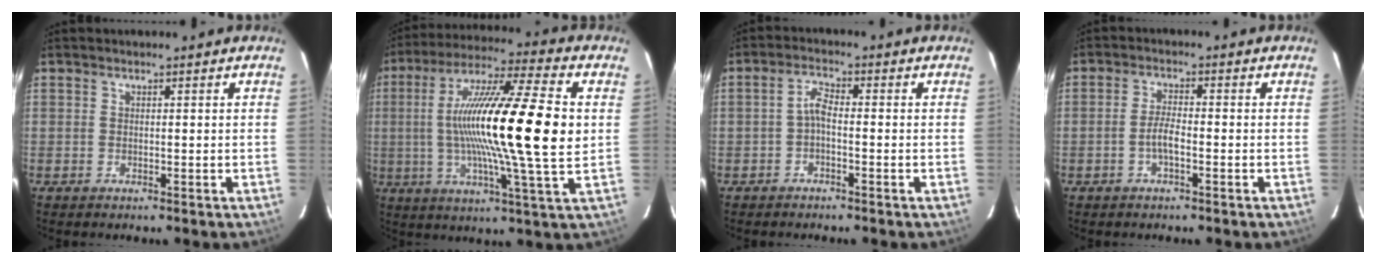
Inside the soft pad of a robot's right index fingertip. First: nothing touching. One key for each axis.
{"total": 22.4, "fx": 1.7, "fy": 1.0, "fz": 22.4, "tx": -0.389, "ty": 0.004, "tz": 0.015}
{"total": 2.5, "fx": -1.1, "fy": 0.8, "fz": 2.1, "tx": -0.047, "ty": 0.010, "tz": -0.024}
{"total": 2.9, "fx": -1.3, "fy": 0.6, "fz": 2.5, "tx": -0.054, "ty": 0.003, "tz": -0.024}